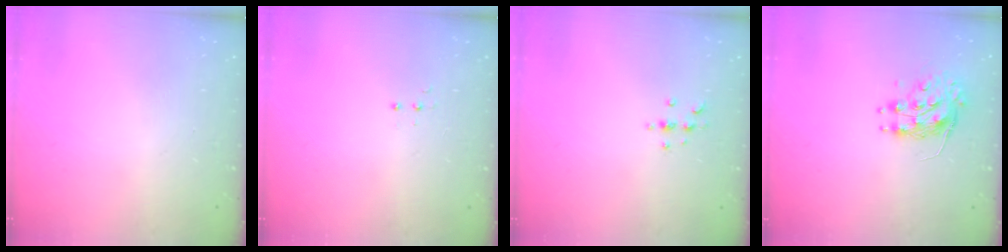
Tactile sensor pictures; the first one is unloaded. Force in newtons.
{"total": 3.1, "press": 3.0, "slide": 0.8}
{"total": 2.9, "press": 2.9, "slide": 0.4}
{"total": 8.7, "press": 8.7, "slide": 0.8}